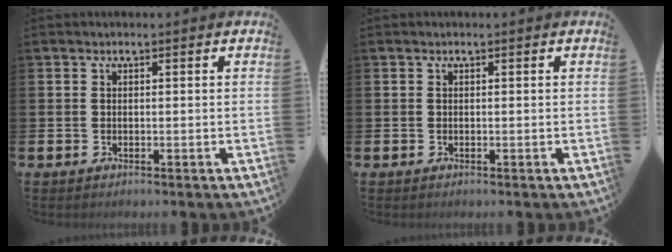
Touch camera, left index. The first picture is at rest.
{"total": 0.0}